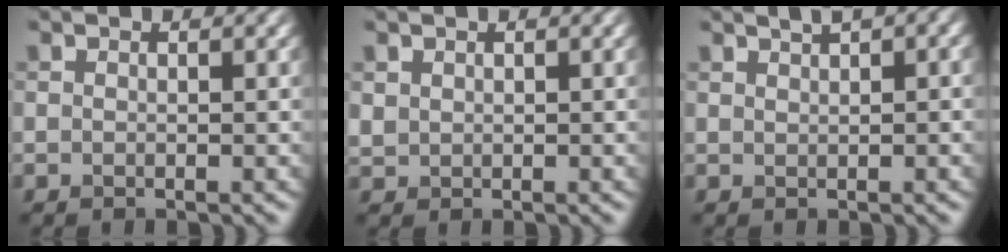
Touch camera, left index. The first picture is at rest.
{"total": 0.9, "force": [0.6, 0.7, 0.1], "torque": [-0.003, -0.002, 0.015]}
{"total": 4.2, "force": [2.4, 1.5, 3.1], "torque": [-0.035, 0.022, 0.023]}